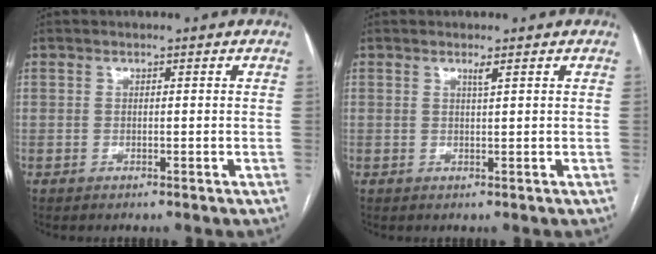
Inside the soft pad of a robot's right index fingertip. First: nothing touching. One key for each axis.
{"total": 1.0, "fx": 0.7, "fy": -0.3, "fz": 0.6, "tx": -0.018, "ty": -0.006, "tz": 0.015}